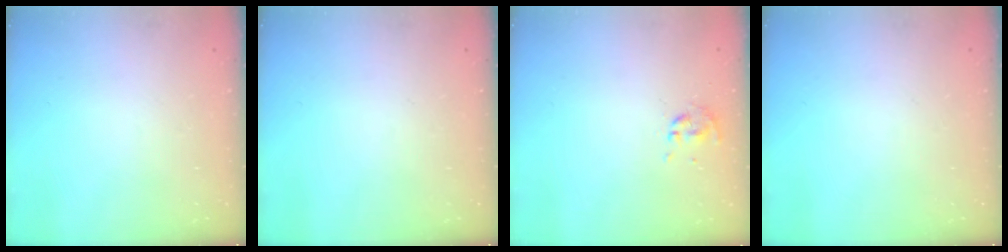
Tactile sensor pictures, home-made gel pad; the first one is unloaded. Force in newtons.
{"total": 0.0}
{"total": 0.0}
{"total": 0.0}